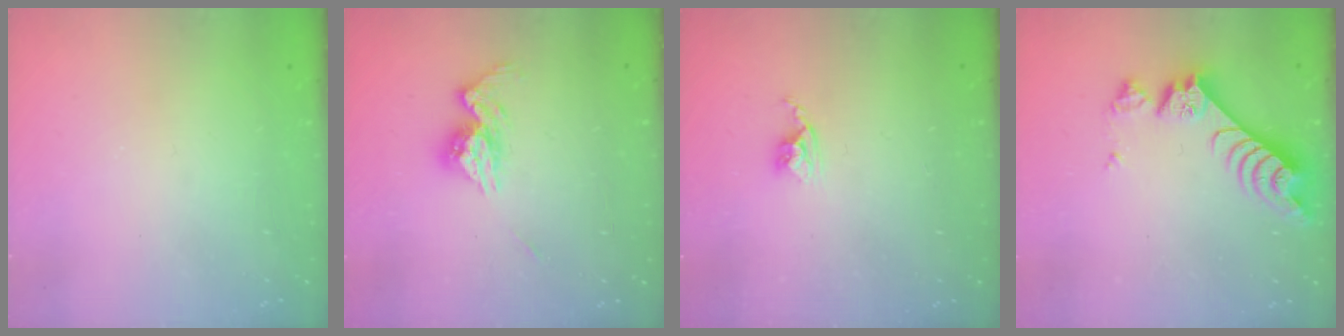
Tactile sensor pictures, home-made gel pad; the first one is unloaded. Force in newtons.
{"total": 10.6, "press": 10.5, "slide": 1.0}
{"total": 3.8, "press": 3.8, "slide": 0.4}
{"total": 8.4, "press": 8.4, "slide": 1.0}